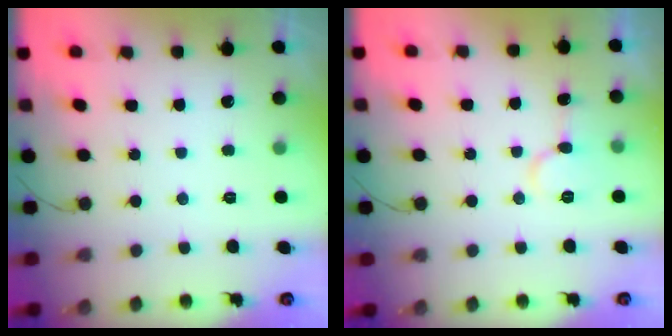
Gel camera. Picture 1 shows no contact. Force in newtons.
{"total": 8.1, "press": 8.1, "slide": 0.8}